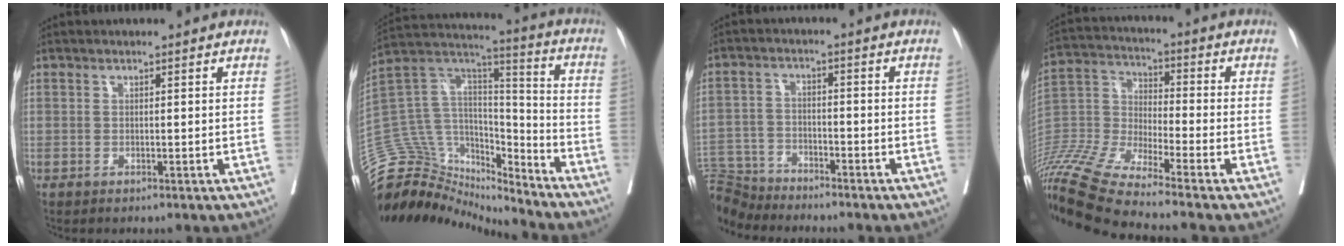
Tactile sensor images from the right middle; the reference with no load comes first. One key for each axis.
{"total": 18.1, "fx": -17.5, "fy": 4.5, "fz": 1.3, "tx": -0.024, "ty": 0.085, "tz": -0.304}
{"total": 8.6, "fx": -8.4, "fy": 1.7, "fz": 0.5, "tx": -0.018, "ty": 0.000, "tz": -0.157}
{"total": 15.9, "fx": -13.6, "fy": -0.8, "fz": 8.3, "tx": -0.186, "ty": -0.017, "tz": -0.268}